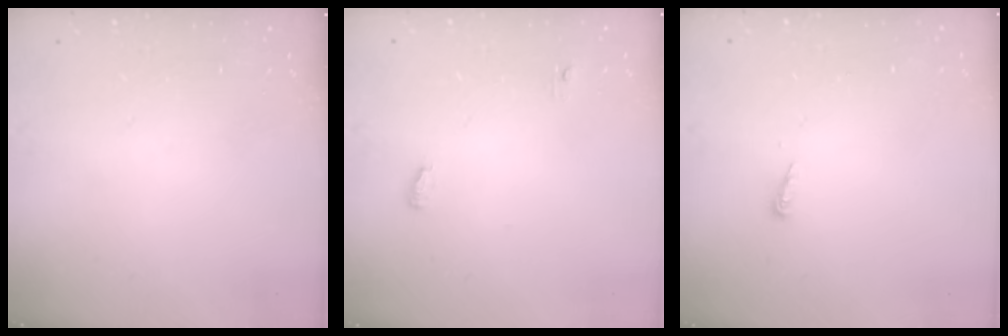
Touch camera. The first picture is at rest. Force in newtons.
{"total": 3.9, "press": 3.8, "slide": 1.0}
{"total": 4.0, "press": 4.0, "slide": 0.5}